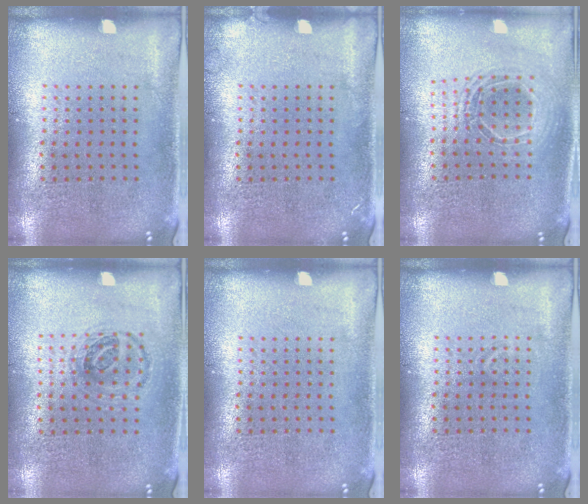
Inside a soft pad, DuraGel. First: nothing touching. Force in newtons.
{"total": 0.6, "press": 0.5, "slide": 0.1}
{"total": 1.6, "press": 1.4, "slide": 0.9}
{"total": 1.0, "press": 0.9, "slide": 0.1}
{"total": 0.0}
{"total": 0.6, "press": 0.5, "slide": 0.3}